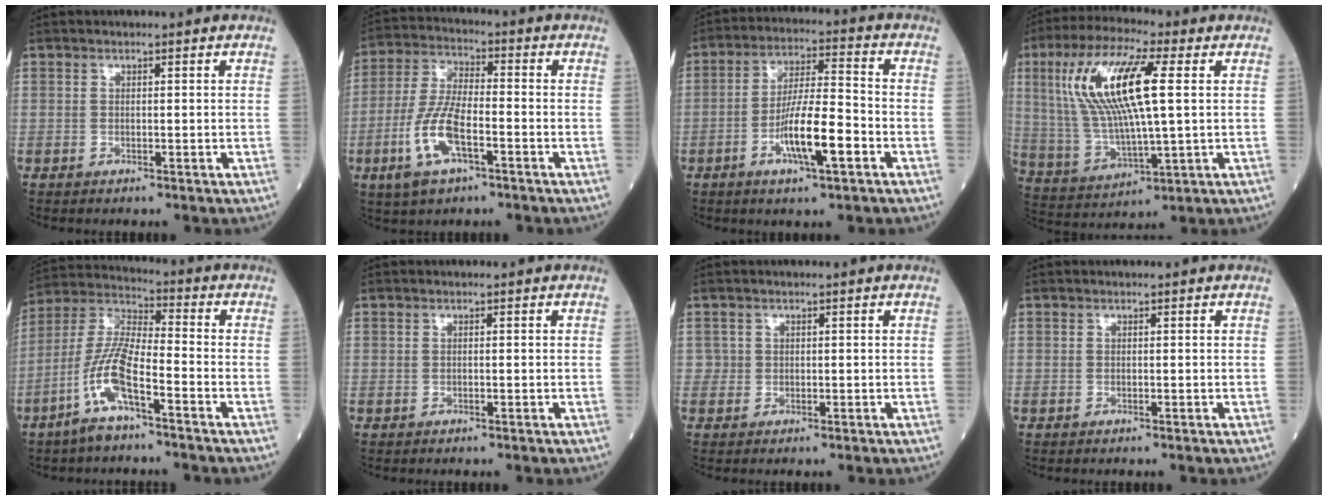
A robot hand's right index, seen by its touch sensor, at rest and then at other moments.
{"total": 10.1, "force": [-3.9, 3.3, 8.7], "torque": [-0.195, -0.005, -0.072]}
{"total": 10.1, "force": [-3.8, 1.4, 9.2], "torque": [-0.171, 0.000, -0.065]}
{"total": 16.0, "force": [3.9, 3.0, 15.2], "torque": [-0.323, 0.016, 0.076]}
{"total": 10.4, "force": [-5.1, 1.9, 8.9], "torque": [-0.198, 0.001, -0.101]}
{"total": 0.0}
{"total": 0.9, "force": [0.2, 0.9, -0.1], "torque": [0.011, 0.006, 0.002]}
{"total": 0.0}